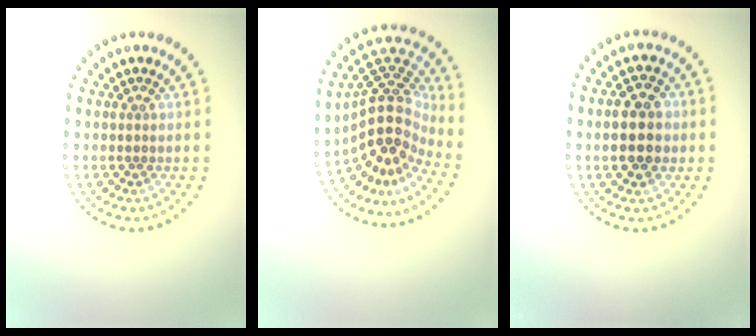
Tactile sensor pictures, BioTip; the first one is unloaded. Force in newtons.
{"total": 5.4, "press": 4.0, "slide": 3.7}
{"total": 4.4, "press": 4.4, "slide": 0.1}